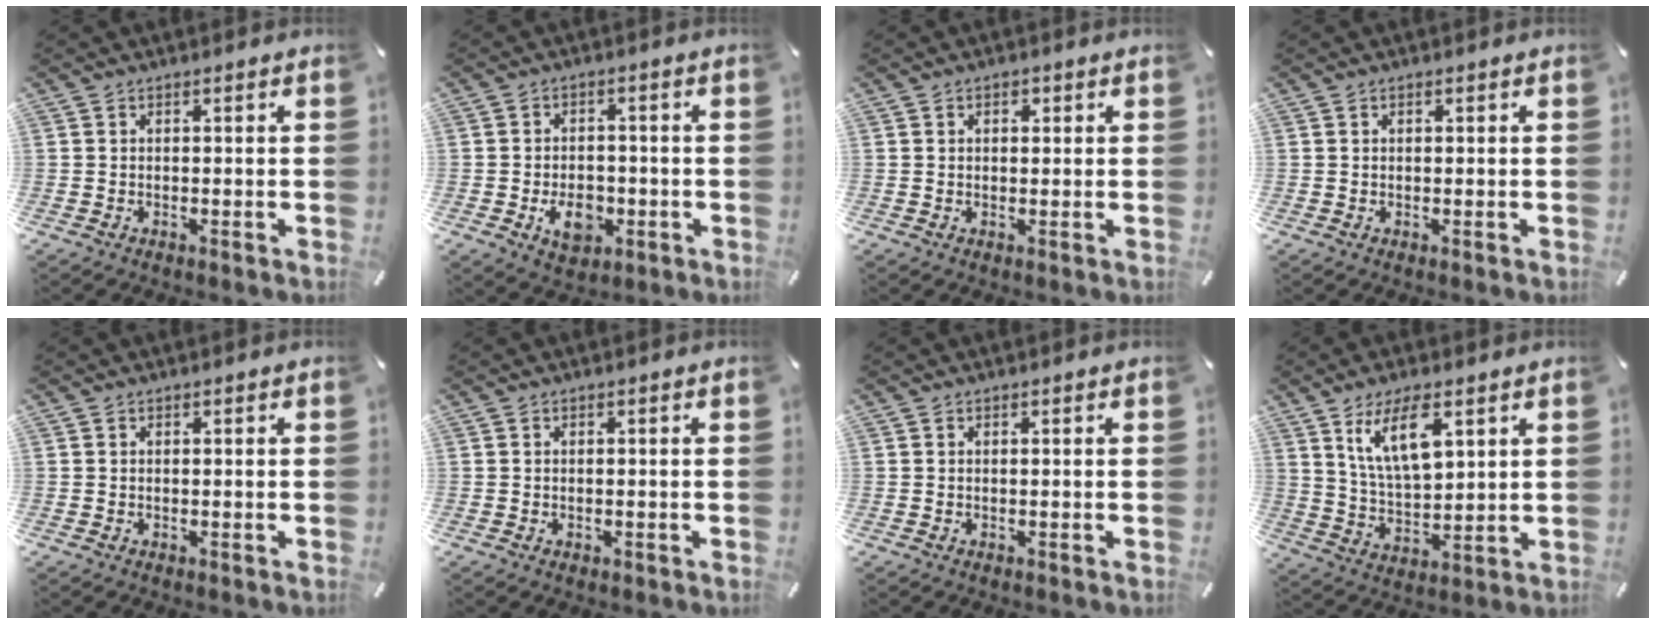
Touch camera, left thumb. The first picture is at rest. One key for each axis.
{"total": 7.6, "fx": -2.2, "fy": 5.5, "fz": 4.8, "tx": -0.079, "ty": 0.006, "tz": -0.037}
{"total": 1.5, "fx": 0.5, "fy": 1.2, "fz": 0.8, "tx": -0.008, "ty": 0.003, "tz": 0.006}
{"total": 0.5, "fx": 0.2, "fy": 0.4, "fz": 0.3, "tx": -0.006, "ty": 0.002, "tz": 0.003}
{"total": 0.0}
{"total": 0.5, "fx": -0.1, "fy": 0.5, "fz": 0.1, "tx": -0.001, "ty": 0.005, "tz": -0.004}
{"total": 0.0}
{"total": 11.8, "fx": 6.4, "fy": 5.2, "fz": 8.4, "tx": -0.174, "ty": -0.019, "tz": 0.111}